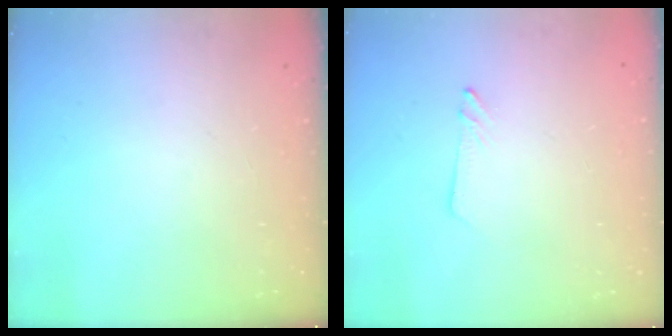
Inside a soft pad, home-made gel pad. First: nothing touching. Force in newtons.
{"total": 1.3, "press": 1.3, "slide": 0.1}